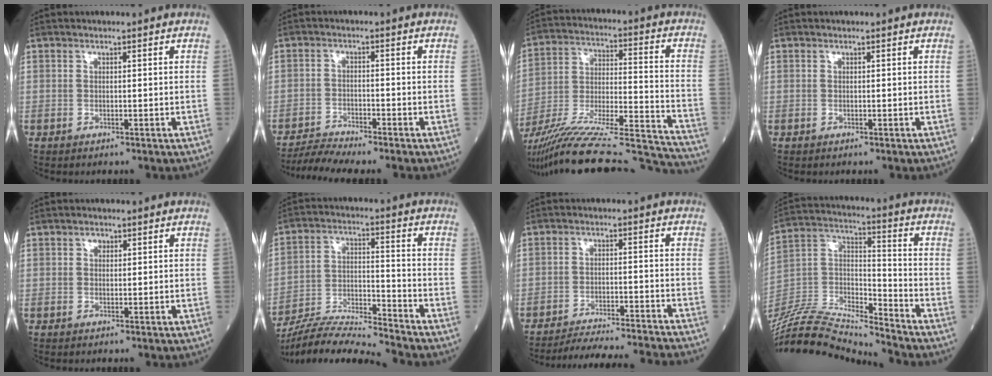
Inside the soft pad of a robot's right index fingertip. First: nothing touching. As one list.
[{"total": 4.2, "force": [-3.9, -1.3, 0.5], "torque": [-0.018, -0.019, -0.076]}, {"total": 30.9, "force": [-28.2, 0.6, 12.4], "torque": [-0.181, -0.034, -0.430]}, {"total": 0.0}, {"total": 0.8, "force": [0.4, 0.6, 0.2], "torque": [-0.001, 0.005, 0.009]}, {"total": 12.7, "force": [-12.3, -1.7, 3.0], "torque": [-0.056, 0.010, -0.229]}, {"total": 15.0, "force": [-14.3, -1.2, 4.4], "torque": [-0.057, -0.021, -0.207]}, {"total": 19.3, "force": [-18.6, -0.4, 5.1], "torque": [-0.099, 0.028, -0.335]}]